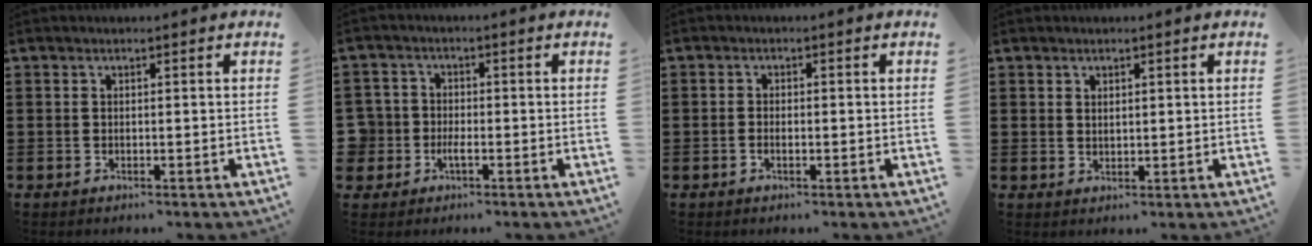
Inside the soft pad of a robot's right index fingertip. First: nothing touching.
{"total": 3.3, "force": [-1.5, 2.7, 1.2], "torque": [-0.052, -0.005, -0.037]}
{"total": 1.1, "force": [-0.5, 0.4, 0.8], "torque": [-0.016, -0.001, -0.010]}
{"total": 1.2, "force": [1.0, 0.6, 0.3], "torque": [-0.007, 0.004, 0.018]}